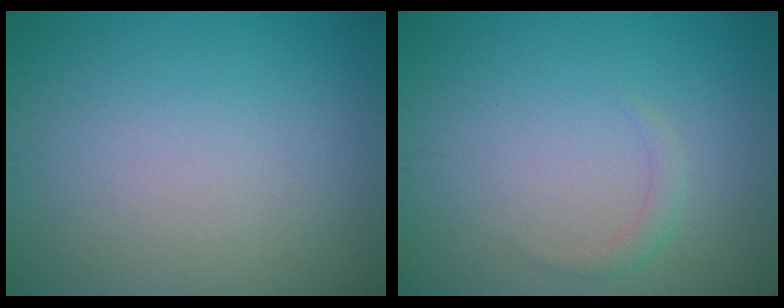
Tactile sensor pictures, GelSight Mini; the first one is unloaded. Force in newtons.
{"total": 1.0, "press": 1.0, "slide": 0.1}